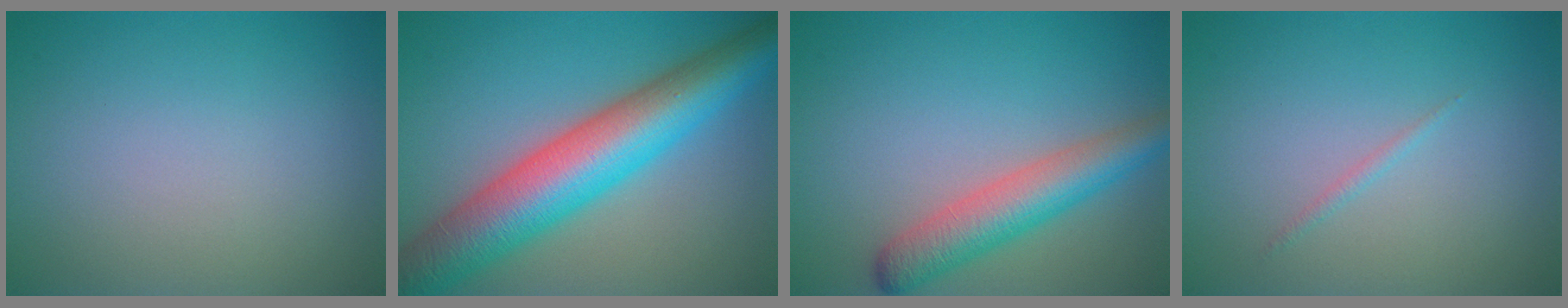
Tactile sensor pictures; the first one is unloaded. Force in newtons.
{"total": 10.9, "press": 10.9, "slide": 0.4}
{"total": 5.1, "press": 5.1, "slide": 0.2}
{"total": 0.6, "press": 0.6, "slide": 0.0}